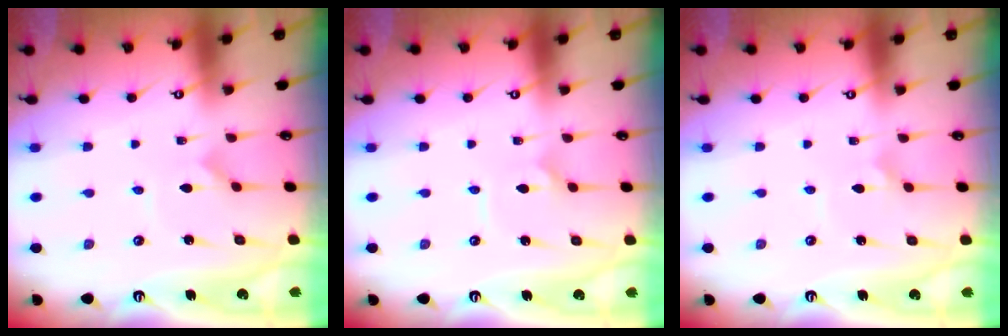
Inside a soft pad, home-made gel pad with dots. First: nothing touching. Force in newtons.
{"total": 2.1, "press": 2.1, "slide": 0.1}
{"total": 2.2, "press": 2.2, "slide": 0.1}